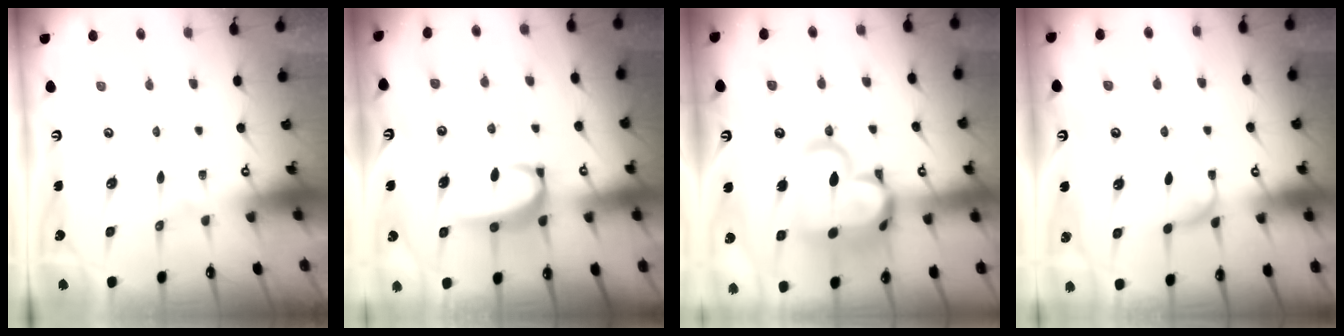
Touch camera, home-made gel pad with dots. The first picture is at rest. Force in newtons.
{"total": 3.0, "press": 3.0, "slide": 0.4}
{"total": 12.1, "press": 12.0, "slide": 1.6}
{"total": 2.0, "press": 1.9, "slide": 0.4}